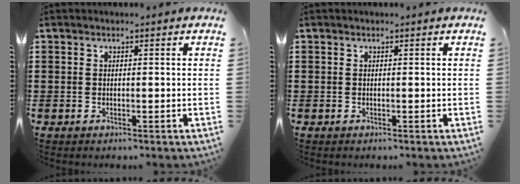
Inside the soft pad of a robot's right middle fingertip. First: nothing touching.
{"total": 0.0}